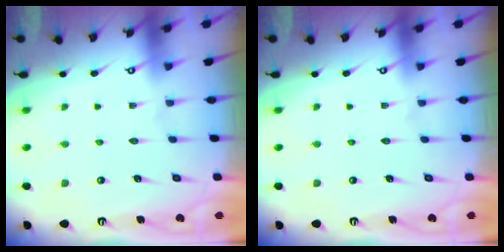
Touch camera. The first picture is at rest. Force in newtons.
{"total": 0.0}